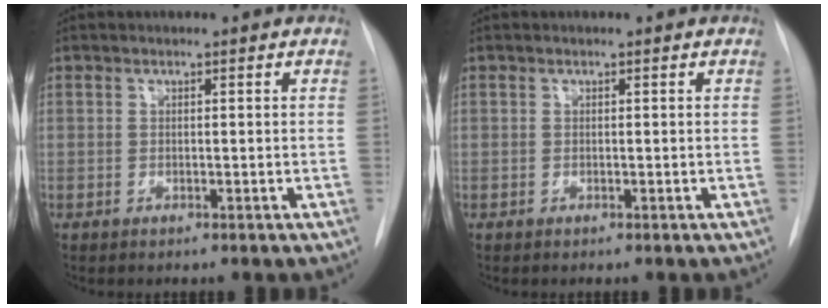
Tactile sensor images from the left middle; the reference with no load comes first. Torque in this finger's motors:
{"motor_torque": [0.00, 0.01, 0.00, 0.00]}